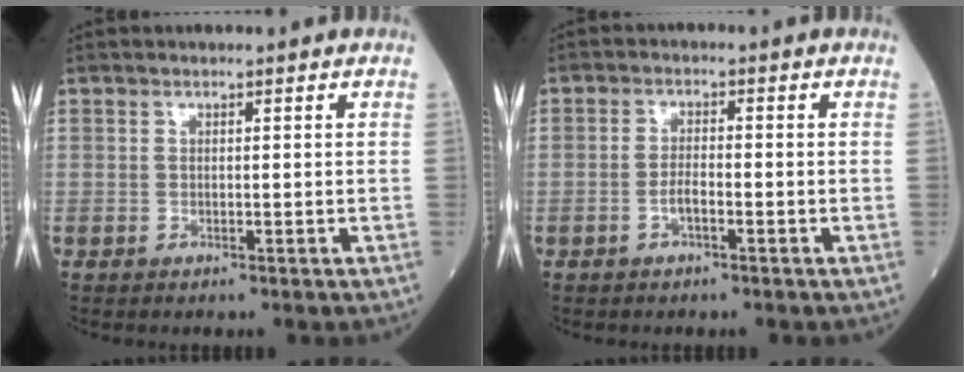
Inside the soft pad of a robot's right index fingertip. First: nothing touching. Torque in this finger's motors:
{"motor_torque": [-0.17, -0.07, 0.04, 0.02]}